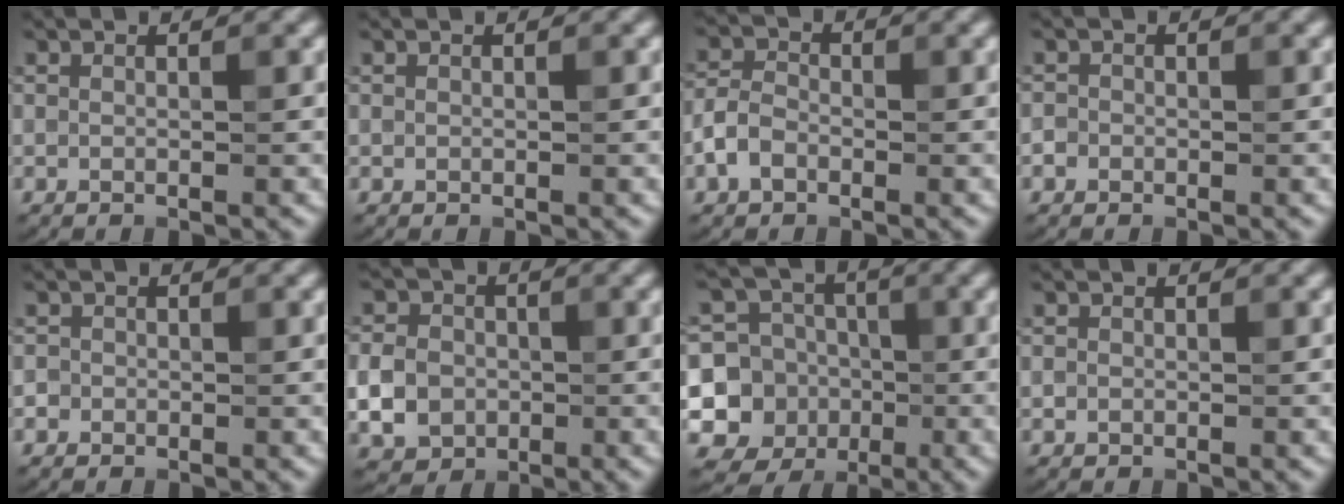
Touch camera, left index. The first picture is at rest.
{"total": 0.0}
{"total": 2.6, "force": [-1.3, 1.7, 1.5], "torque": [-0.033, 0.013, -0.034]}
{"total": 1.2, "force": [-0.4, 1.1, 0.3], "torque": [0.007, 0.016, -0.016]}
{"total": 1.6, "force": [-0.3, 1.5, 0.3], "torque": [0.013, 0.018, -0.028]}
{"total": 4.8, "force": [-0.9, 4.1, 2.4], "torque": [-0.053, 0.001, -0.026]}
{"total": 9.5, "force": [-1.6, 8.9, 3.0], "torque": [-0.055, -0.008, -0.041]}
{"total": 0.6, "force": [0.0, 0.5, 0.2], "torque": [0.007, 0.004, -0.005]}